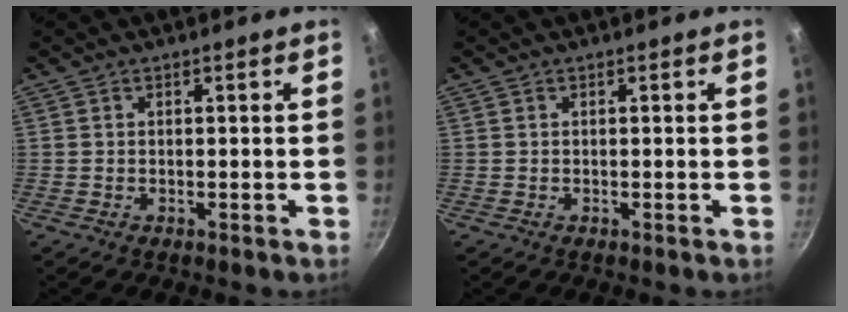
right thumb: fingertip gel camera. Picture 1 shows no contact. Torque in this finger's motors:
{"motor_torque": [-0.02, 0.02, -0.09, 0.10, 0.00]}